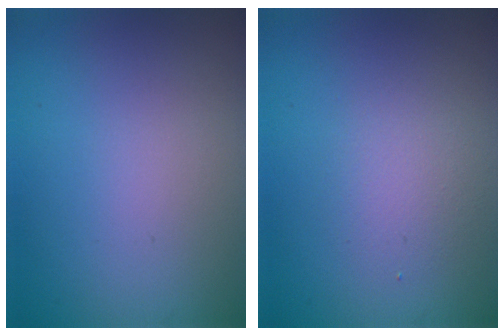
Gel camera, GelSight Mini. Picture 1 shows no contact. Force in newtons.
{"total": 1.9, "press": 1.9, "slide": 0.2}